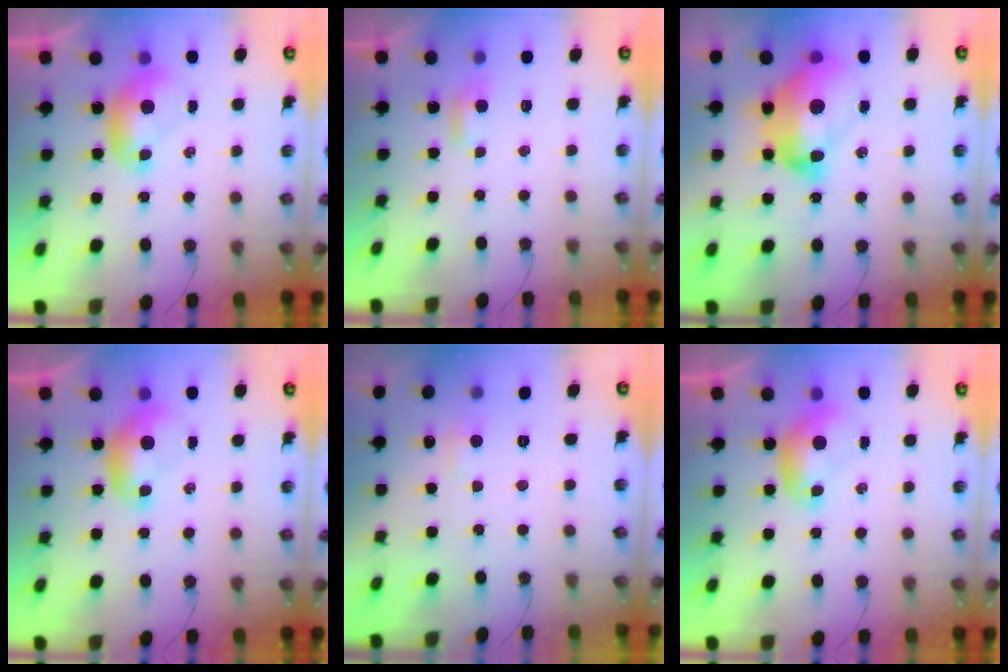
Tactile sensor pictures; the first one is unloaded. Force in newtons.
{"total": 3.0, "press": 3.0, "slide": 0.3}
{"total": 14.5, "press": 14.4, "slide": 1.5}
{"total": 0.0}
{"total": 2.2, "press": 2.1, "slide": 0.6}
{"total": 0.0}